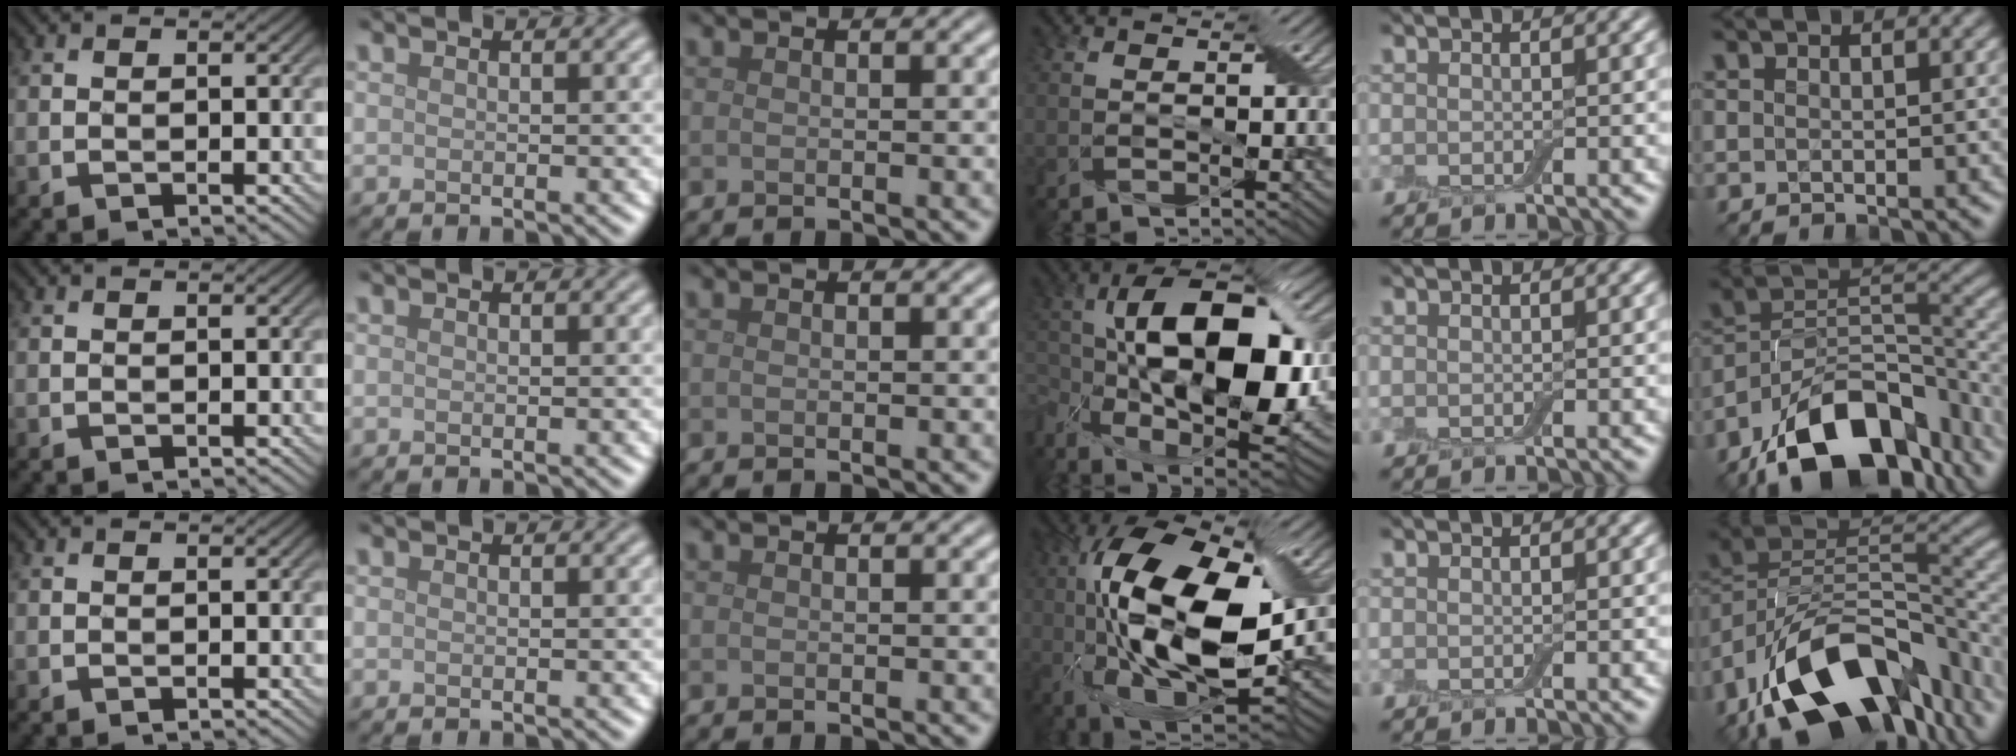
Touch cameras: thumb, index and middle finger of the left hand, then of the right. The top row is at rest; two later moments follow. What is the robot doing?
{"motion": "open", "object": "airpods case & airpods"}